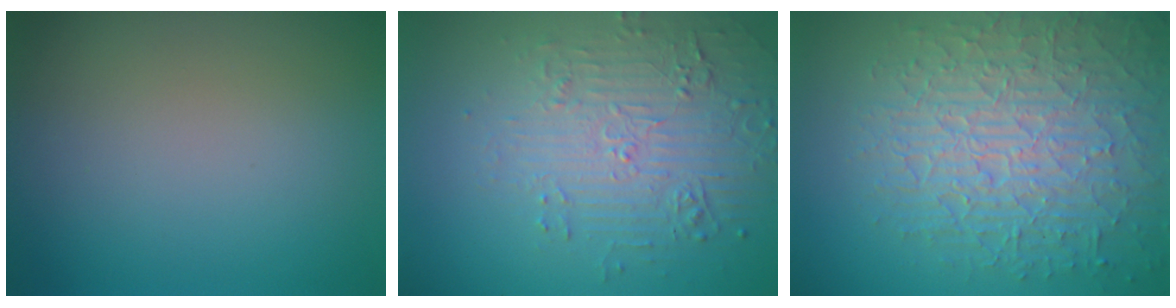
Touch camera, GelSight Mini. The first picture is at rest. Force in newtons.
{"total": 5.0, "press": 3.5, "slide": 3.5}
{"total": 8.8, "press": 6.2, "slide": 6.2}